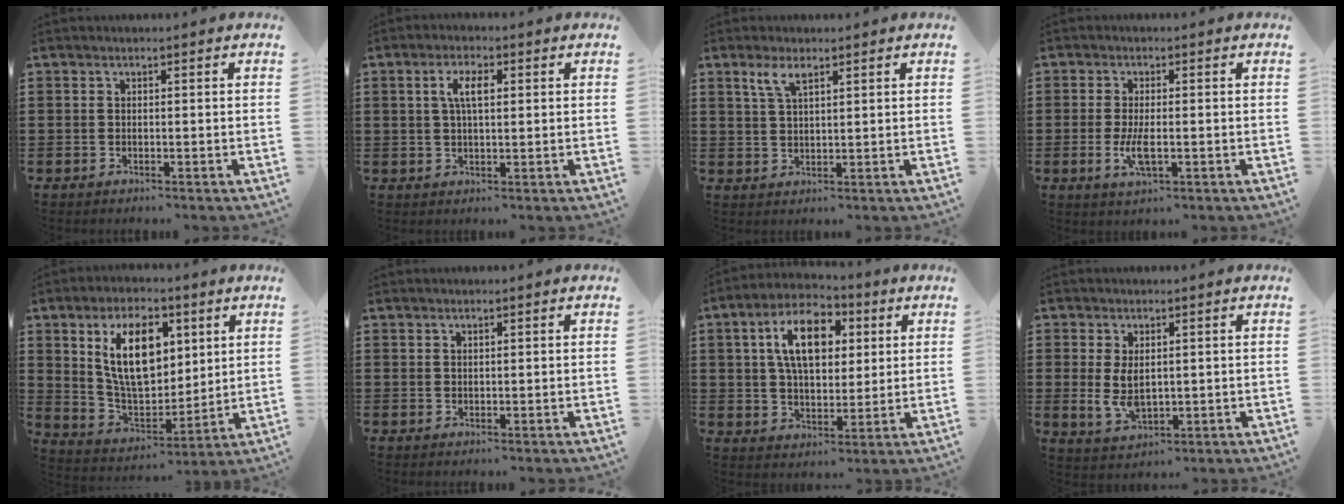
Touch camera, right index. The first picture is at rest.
{"total": 4.1, "force": [0.9, 1.5, 3.7], "torque": [-0.076, 0.010, 0.012]}
{"total": 3.6, "force": [2.1, 1.2, 2.7], "torque": [-0.060, 0.006, 0.036]}
{"total": 4.4, "force": [-0.9, 1.5, 4.0], "torque": [-0.089, -0.006, -0.020]}
{"total": 12.4, "force": [4.5, 6.9, 9.3], "torque": [-0.188, 0.013, 0.081]}
{"total": 0.7, "force": [0.5, 0.4, 0.2], "torque": [-0.005, 0.002, 0.010]}
{"total": 10.7, "force": [3.3, 6.0, 8.2], "torque": [-0.165, 0.013, 0.054]}
{"total": 5.0, "force": [0.4, 2.7, 4.1], "torque": [-0.095, -0.002, 0.007]}